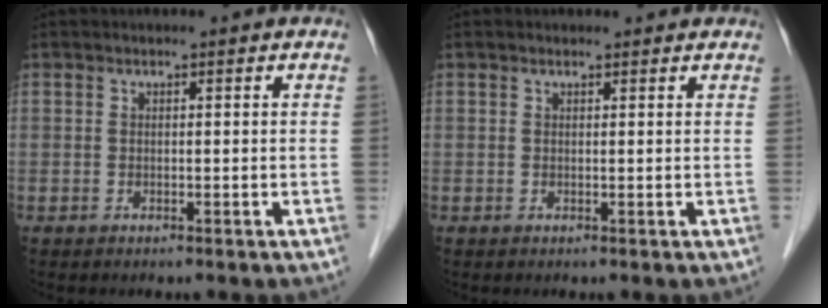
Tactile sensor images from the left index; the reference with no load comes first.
{"total": 1.2, "force": [1.2, 0.4, 0.3], "torque": [-0.014, 0.011, 0.016]}